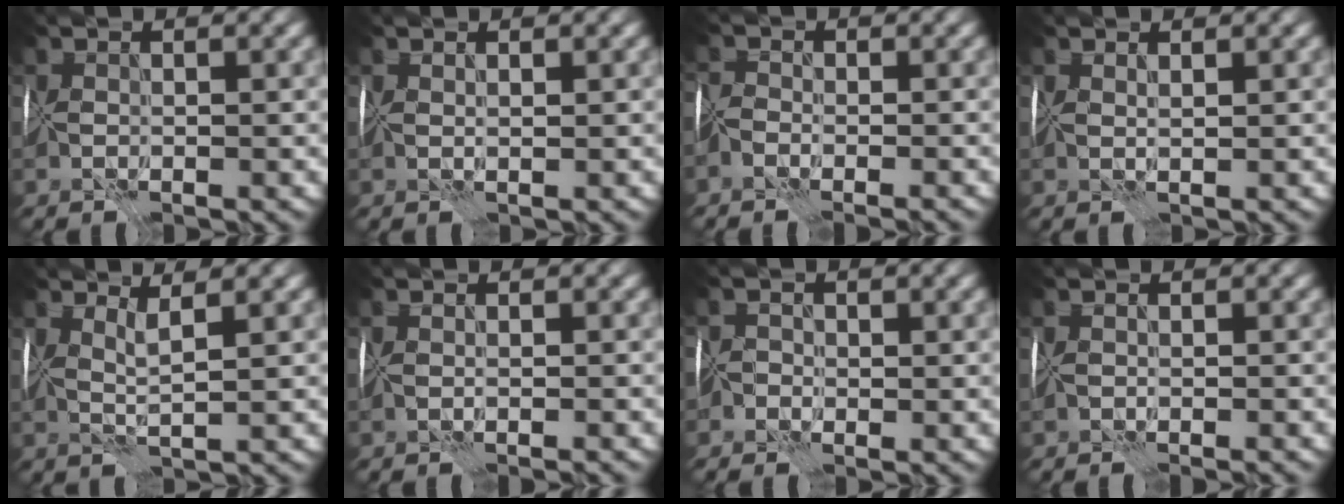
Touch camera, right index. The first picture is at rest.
{"total": 1.3, "force": [1.2, -0.6, -0.3], "torque": [0.005, 0.008, 0.028]}
{"total": 2.6, "force": [-2.4, 0.6, 0.7], "torque": [-0.005, 0.004, -0.038]}
{"total": 1.6, "force": [1.4, -0.8, -0.3], "torque": [0.007, 0.007, 0.032]}
{"total": 2.2, "force": [1.9, -1.1, 0.4], "torque": [-0.008, 0.003, 0.041]}
{"total": 1.1, "force": [-0.5, -0.9, -0.2], "torque": [0.006, 0.000, -0.008]}
{"total": 1.0, "force": [-0.1, 0.1, -1.0], "torque": [0.038, 0.017, -0.002]}
{"total": 1.1, "force": [-0.6, -0.8, -0.4], "torque": [0.012, 0.004, -0.009]}